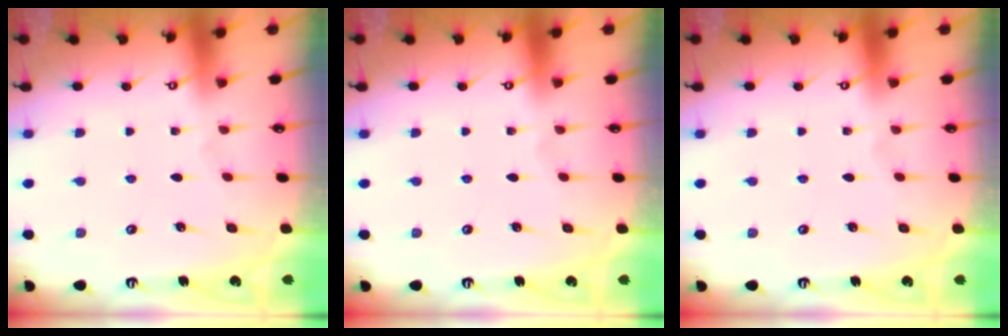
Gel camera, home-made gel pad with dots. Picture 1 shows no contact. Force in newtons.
{"total": 0.0}
{"total": 0.0}